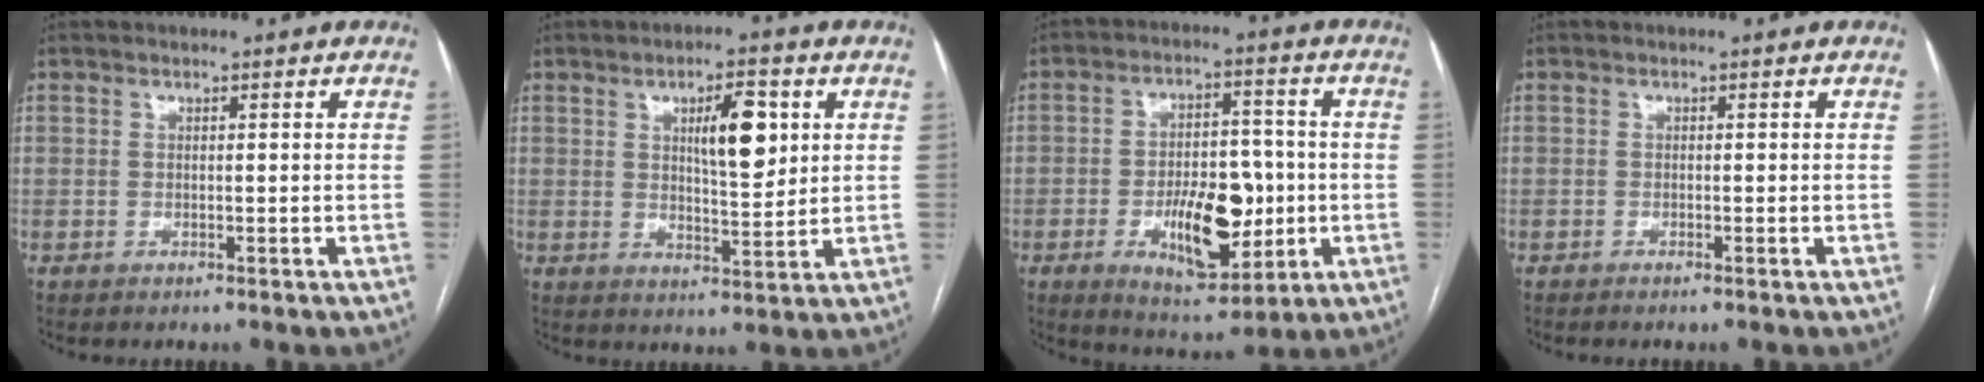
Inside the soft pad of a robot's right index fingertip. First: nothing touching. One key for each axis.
{"total": 8.1, "fx": 2.6, "fy": 2.2, "fz": 7.3, "tx": -0.116, "ty": 0.004, "tz": 0.045}
{"total": 12.6, "fx": -2.8, "fy": 5.6, "fz": 10.9, "tx": -0.178, "ty": 0.004, "tz": -0.034}
{"total": 0.7, "fx": -0.6, "fy": -0.2, "fz": 0.4, "tx": -0.007, "ty": 0.001, "tz": -0.010}